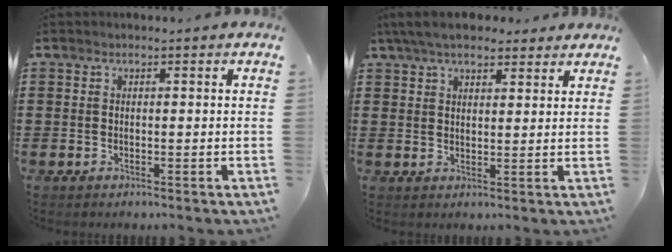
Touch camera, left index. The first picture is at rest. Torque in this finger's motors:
{"motor_torque": [1.53, -0.61, 0.79, 0.21]}